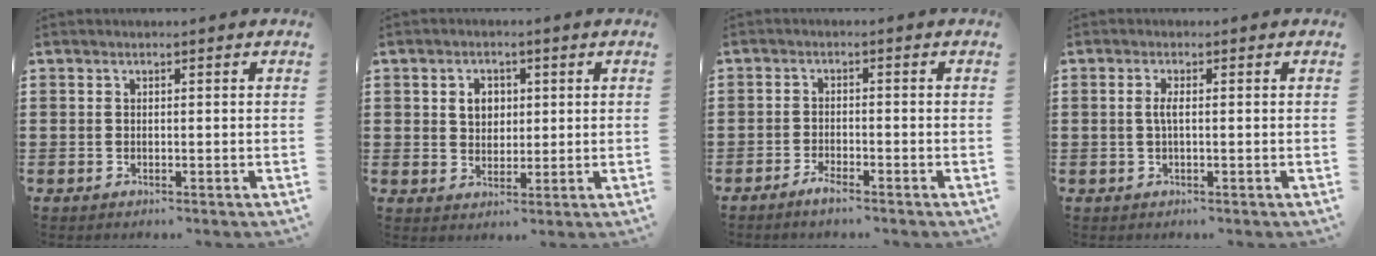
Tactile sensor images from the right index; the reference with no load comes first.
{"total": 3.6, "force": [0.8, 2.9, 1.9], "torque": [-0.049, 0.011, 0.011]}
{"total": 2.1, "force": [-1.9, 0.1, 0.8], "torque": [-0.018, -0.001, -0.035]}
{"total": 1.9, "force": [-0.2, 0.3, 1.9], "torque": [-0.044, -0.004, -0.007]}